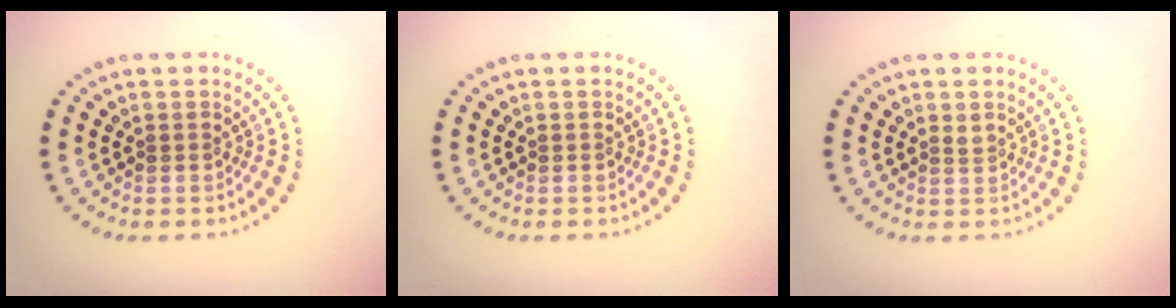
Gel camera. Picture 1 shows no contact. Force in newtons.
{"total": 0.0}
{"total": 0.9, "press": 0.6, "slide": 0.6}